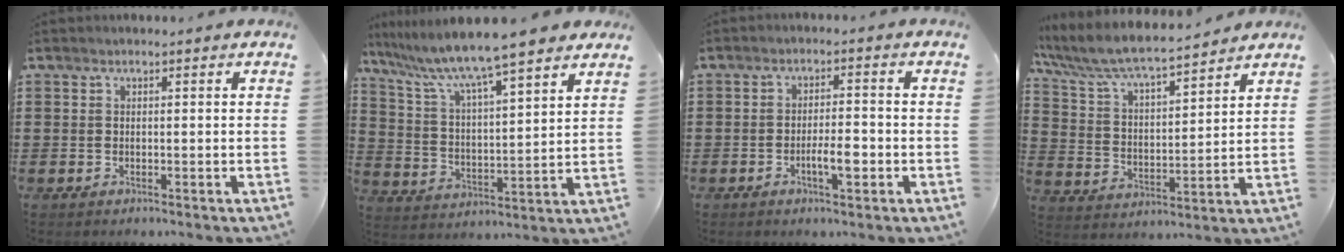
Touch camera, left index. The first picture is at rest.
{"total": 8.9, "force": [7.8, 0.1, 4.3], "torque": [-0.116, -0.046, 0.127]}
{"total": 4.4, "force": [-1.5, 1.4, 3.9], "torque": [-0.066, 0.008, -0.027]}
{"total": 6.9, "force": [6.4, 0.7, 2.6], "torque": [-0.080, -0.040, 0.107]}